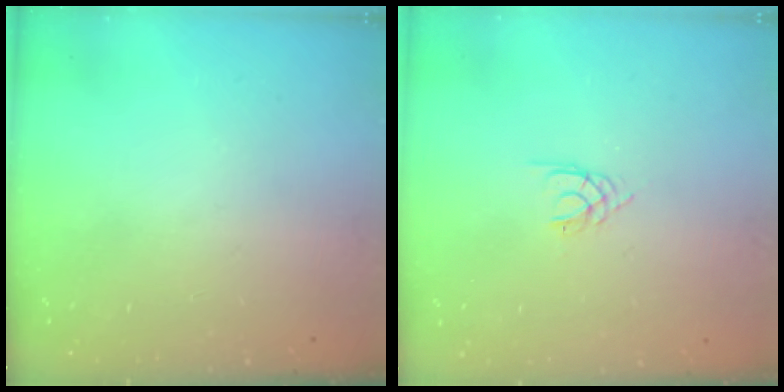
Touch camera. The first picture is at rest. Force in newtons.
{"total": 1.6, "press": 1.6, "slide": 0.3}